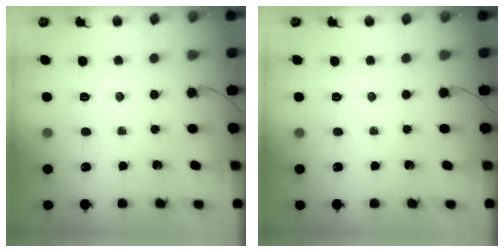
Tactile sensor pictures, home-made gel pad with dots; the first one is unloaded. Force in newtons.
{"total": 0.0}